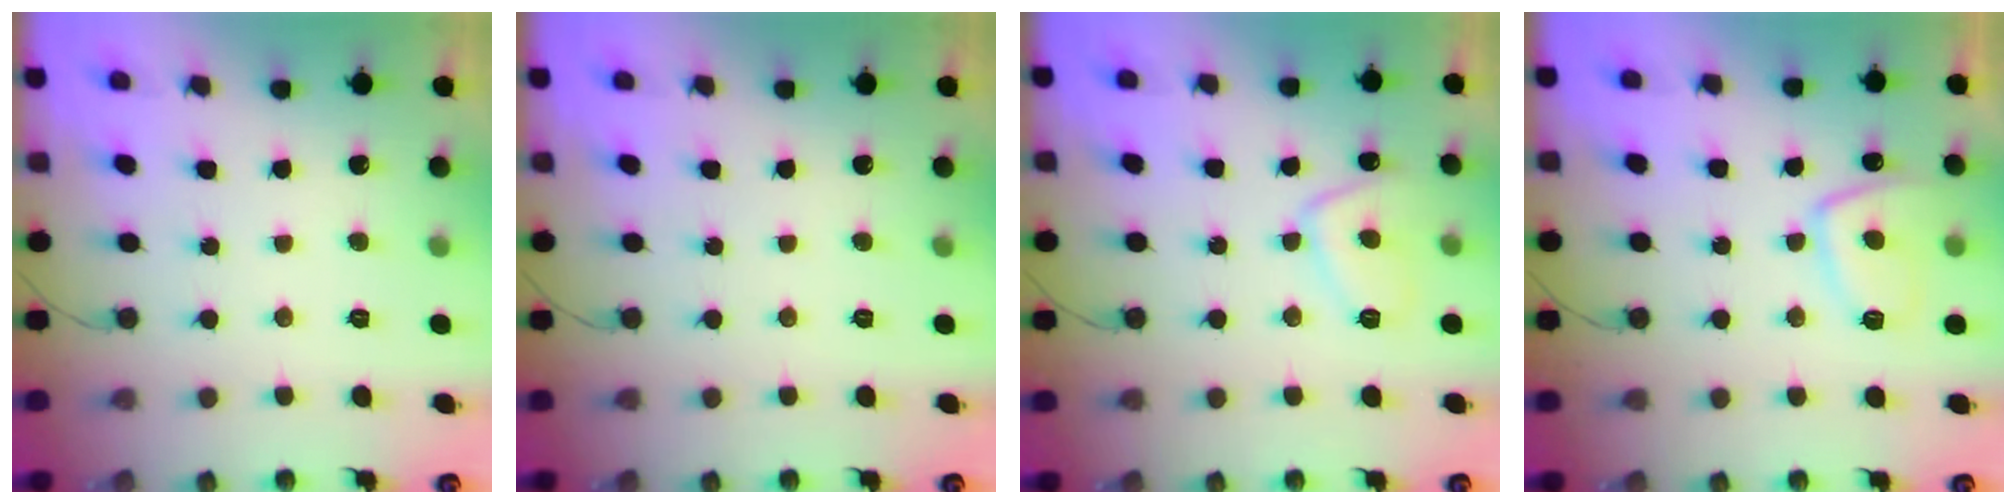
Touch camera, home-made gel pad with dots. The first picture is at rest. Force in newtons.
{"total": 0.0}
{"total": 8.1, "press": 8.0, "slide": 1.1}
{"total": 9.4, "press": 9.3, "slide": 1.2}